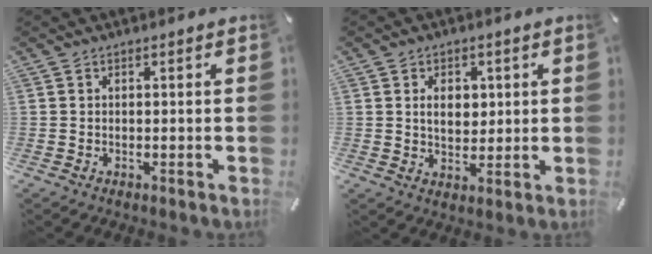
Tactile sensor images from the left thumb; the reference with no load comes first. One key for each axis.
{"total": 5.9, "fx": 1.2, "fy": 4.5, "fz": 3.7, "tx": -0.050, "ty": -0.004, "tz": 0.014}